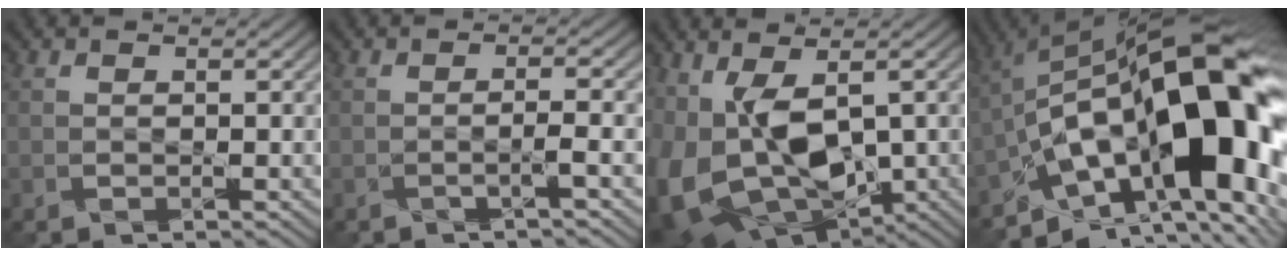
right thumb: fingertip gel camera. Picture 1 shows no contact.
{"total": 1.6, "force": [-0.9, 0.2, 1.3], "torque": [-0.015, 0.008, -0.029]}
{"total": 13.9, "force": [-2.1, 8.4, 10.8], "torque": [-0.260, -0.045, -0.019]}
{"total": 18.8, "force": [-3.8, 9.3, 15.9], "torque": [-0.240, 0.015, -0.063]}